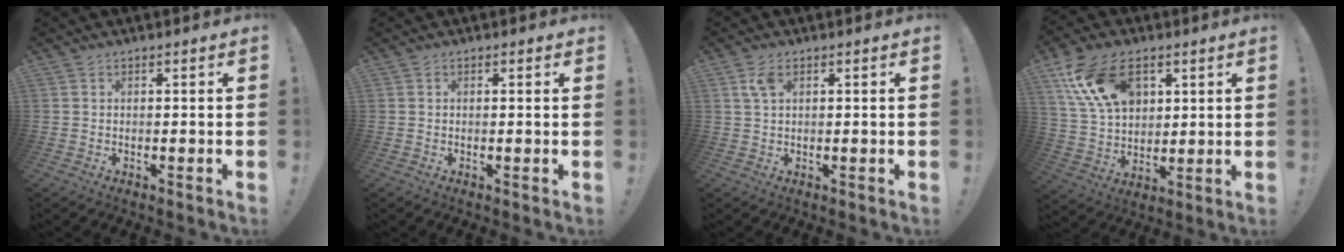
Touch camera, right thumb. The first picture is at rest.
{"total": 0.6, "force": [0.3, 0.5, 0.0], "torque": [0.007, -0.001, 0.004]}
{"total": 4.1, "force": [1.9, 1.9, 3.1], "torque": [-0.064, 0.003, 0.034]}
{"total": 18.3, "force": [8.3, 11.6, 11.4], "torque": [-0.210, -0.023, 0.157]}